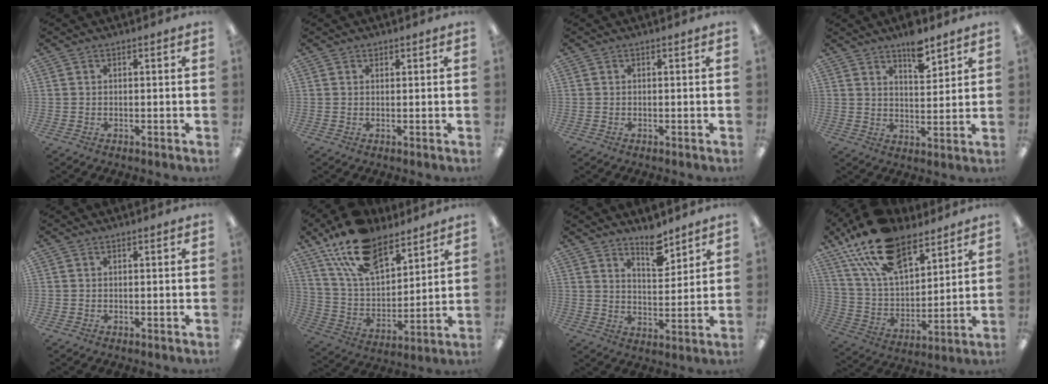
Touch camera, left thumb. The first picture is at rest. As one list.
[{"total": 0.7, "force": [0.6, 0.3, 0.1], "torque": [-0.003, 0.000, 0.012]}, {"total": 0.0}, {"total": 7.1, "force": [5.7, 2.6, 3.5], "torque": [-0.043, -0.036, 0.095]}, {"total": 0.0}, {"total": 18.7, "force": [13.0, 9.2, 9.7], "torque": [-0.186, -0.059, 0.238]}, {"total": 4.8, "force": [4.2, 1.4, 1.9], "torque": [-0.015, -0.034, 0.070]}, {"total": 20.6, "force": [14.0, 10.0, 11.3], "torque": [-0.220, -0.061, 0.255]}]